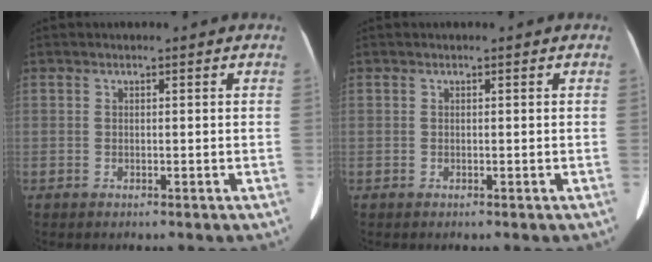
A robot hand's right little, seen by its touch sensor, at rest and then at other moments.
{"total": 0.0}